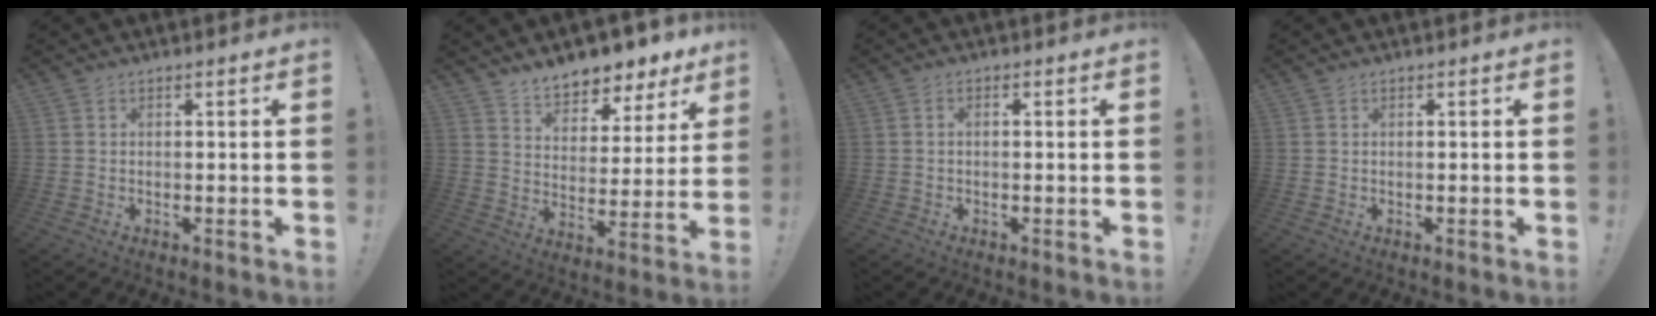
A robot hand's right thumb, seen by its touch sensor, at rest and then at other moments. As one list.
[{"total": 9.1, "force": [8.3, 3.3, 2.0], "torque": [-0.040, -0.072, 0.151]}, {"total": 0.9, "force": [-0.3, 0.4, 0.8], "torque": [-0.015, 0.002, -0.005]}, {"total": 0.0}]